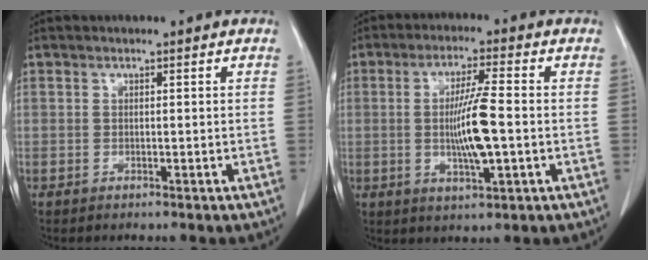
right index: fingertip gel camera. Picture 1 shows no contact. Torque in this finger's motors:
{"motor_torque": [-0.20, 0.06, -0.12, 0.03]}